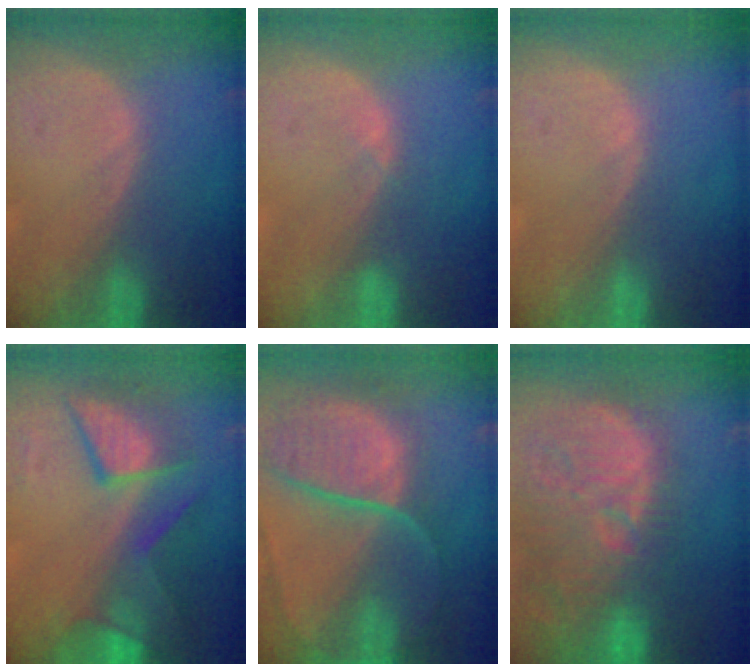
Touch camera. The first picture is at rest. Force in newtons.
{"total": 0.7, "press": 0.6, "slide": 0.4}
{"total": 0.0}
{"total": 8.3, "press": 8.3, "slide": 0.4}
{"total": 10.9, "press": 9.0, "slide": 6.1}
{"total": 14.6, "press": 13.0, "slide": 6.7}